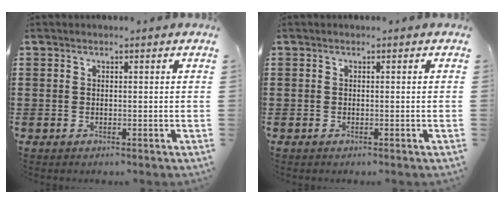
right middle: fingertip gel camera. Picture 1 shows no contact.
{"total": 0.0}